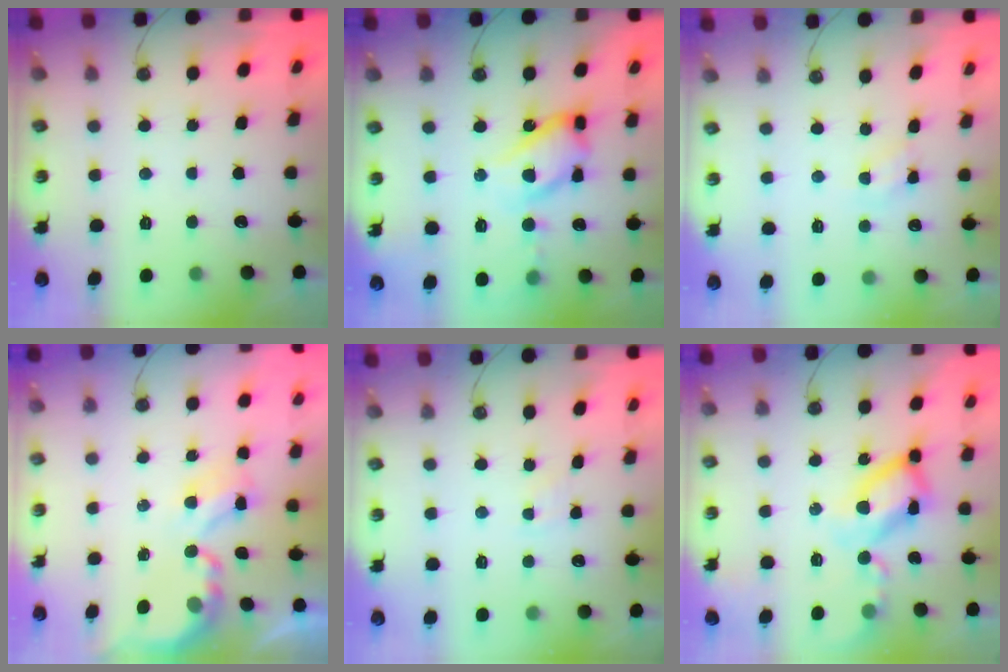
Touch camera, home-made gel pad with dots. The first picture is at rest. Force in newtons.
{"total": 16.0, "press": 15.9, "slide": 1.8}
{"total": 4.1, "press": 4.1, "slide": 0.3}
{"total": 3.9, "press": 3.9, "slide": 0.2}
{"total": 2.7, "press": 2.7, "slide": 0.4}
{"total": 16.2, "press": 16.0, "slide": 2.6}